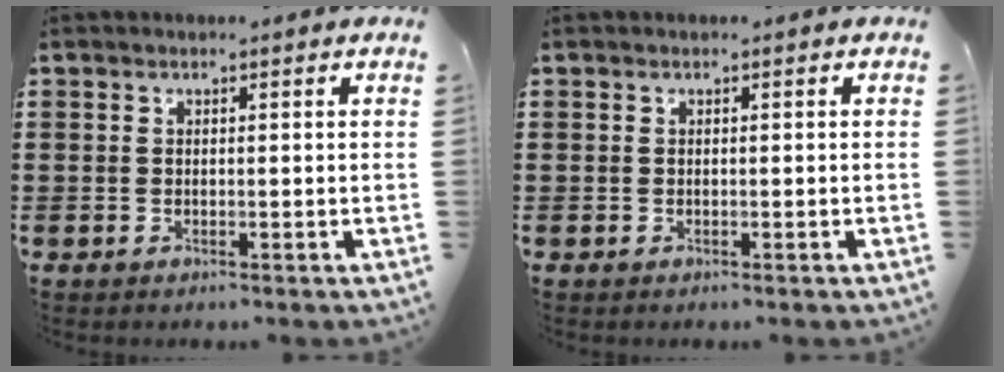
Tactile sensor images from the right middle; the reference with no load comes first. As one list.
[{"total": 0.0}]